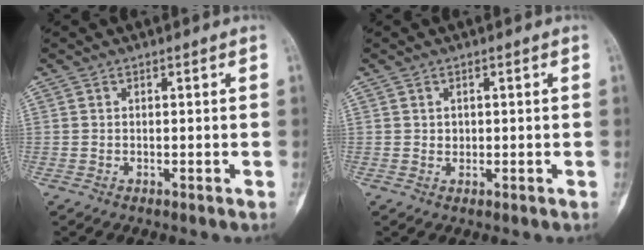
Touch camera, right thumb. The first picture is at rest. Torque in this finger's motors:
{"motor_torque": [0.20, 0.03, 0.52, -0.03, 0.01]}